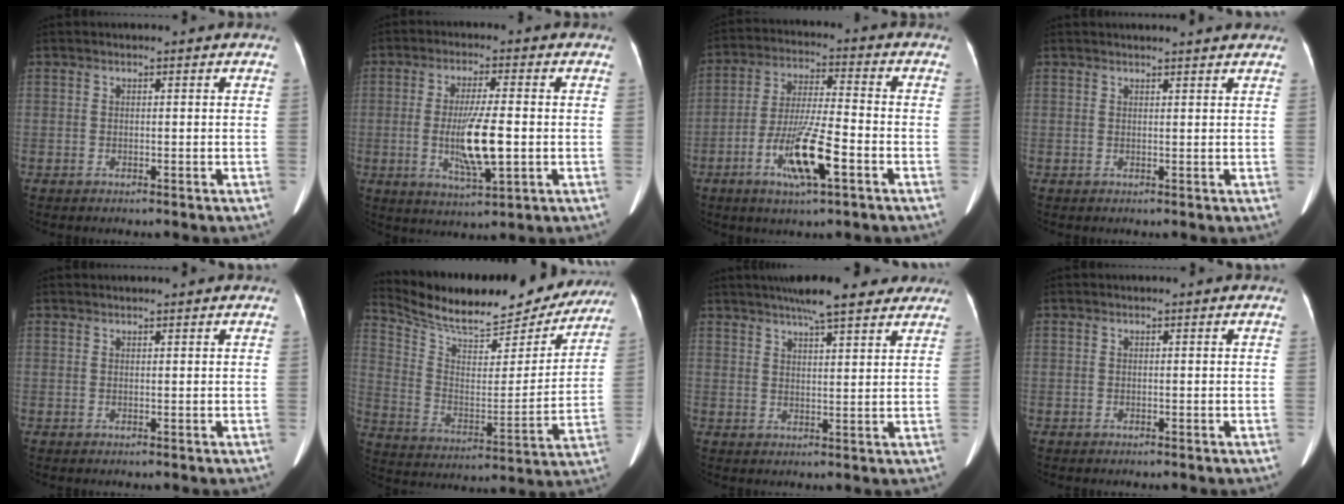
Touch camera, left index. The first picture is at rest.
{"total": 9.1, "force": [-1.2, 1.3, 9.0], "torque": [-0.171, -0.014, -0.020]}
{"total": 11.3, "force": [-4.8, 1.6, 10.1], "torque": [-0.198, -0.008, -0.087]}
{"total": 5.5, "force": [5.1, 0.3, 1.9], "torque": [-0.024, 0.017, 0.052]}
{"total": 1.4, "force": [1.2, 0.2, 0.5], "torque": [-0.006, 0.020, 0.021]}
{"total": 24.4, "force": [21.9, 6.4, 8.6], "torque": [-0.145, -0.010, 0.315]}
{"total": 12.6, "force": [10.2, 2.1, 7.0], "torque": [-0.102, 0.029, 0.138]}
{"total": 0.0}